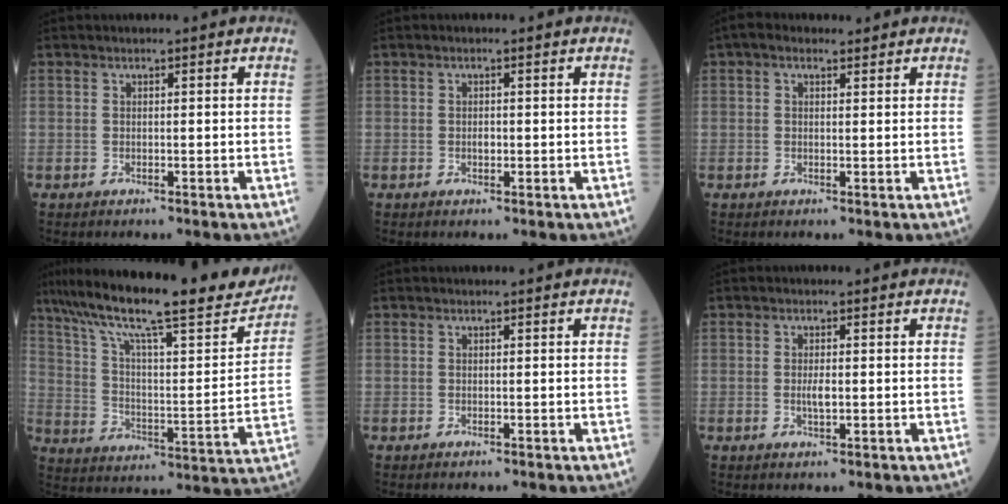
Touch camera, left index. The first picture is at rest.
{"total": 0.9, "force": [-0.1, 0.6, 0.7], "torque": [-0.015, 0.000, -0.002]}
{"total": 2.4, "force": [1.5, 1.3, 1.4], "torque": [-0.034, 0.022, 0.025]}
{"total": 26.7, "force": [21.9, 4.1, 14.8], "torque": [-0.250, -0.006, 0.316]}
{"total": 0.0}
{"total": 1.9, "force": [-0.2, 0.5, 1.9], "torque": [-0.040, -0.001, -0.002]}